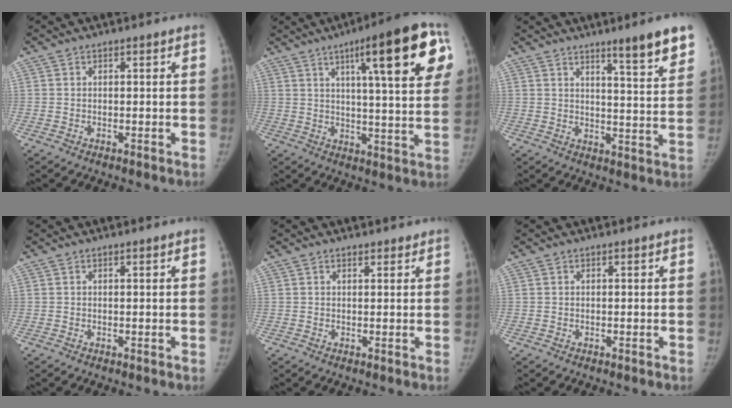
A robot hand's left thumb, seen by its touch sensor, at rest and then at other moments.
{"total": 20.1, "force": [8.5, 4.0, 17.8], "torque": [-0.215, -0.011, 0.114]}
{"total": 10.3, "force": [6.9, 0.9, 7.5], "torque": [-0.085, -0.042, 0.097]}
{"total": 0.0}
{"total": 1.1, "force": [0.9, 0.6, 0.2], "torque": [0.005, -0.004, 0.011]}
{"total": 0.0}